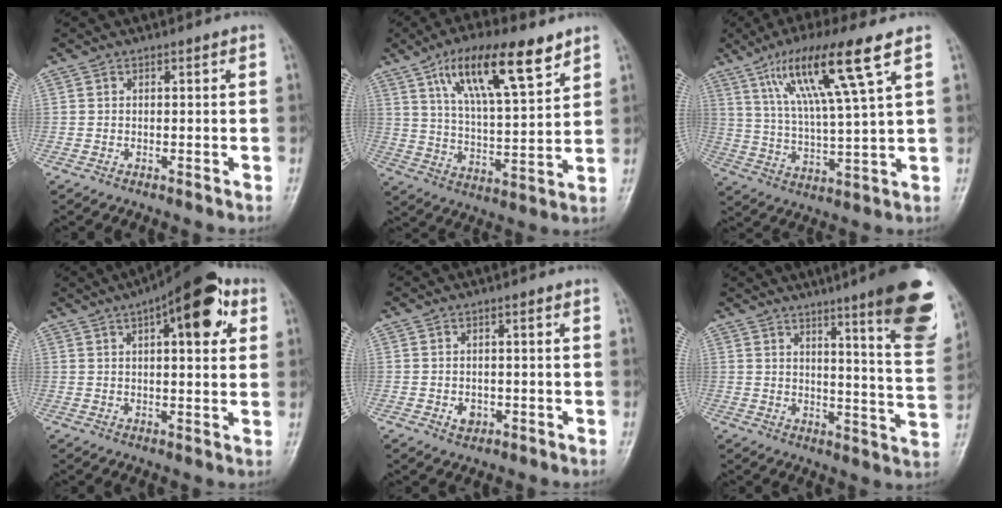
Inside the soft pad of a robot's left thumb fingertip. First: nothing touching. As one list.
[{"total": 16.7, "force": [9.6, 5.1, 12.7], "torque": [-0.194, -0.034, 0.170]}, {"total": 15.3, "force": [7.8, 1.0, 13.2], "torque": [-0.247, -0.021, 0.146]}, {"total": 14.0, "force": [5.7, 5.4, 11.6], "torque": [-0.128, 0.004, 0.071]}, {"total": 2.4, "force": [-0.7, 1.9, 1.3], "torque": [-0.011, 0.002, -0.007]}, {"total": 18.0, "force": [10.5, 2.2, 14.5], "torque": [-0.159, -0.063, 0.134]}]